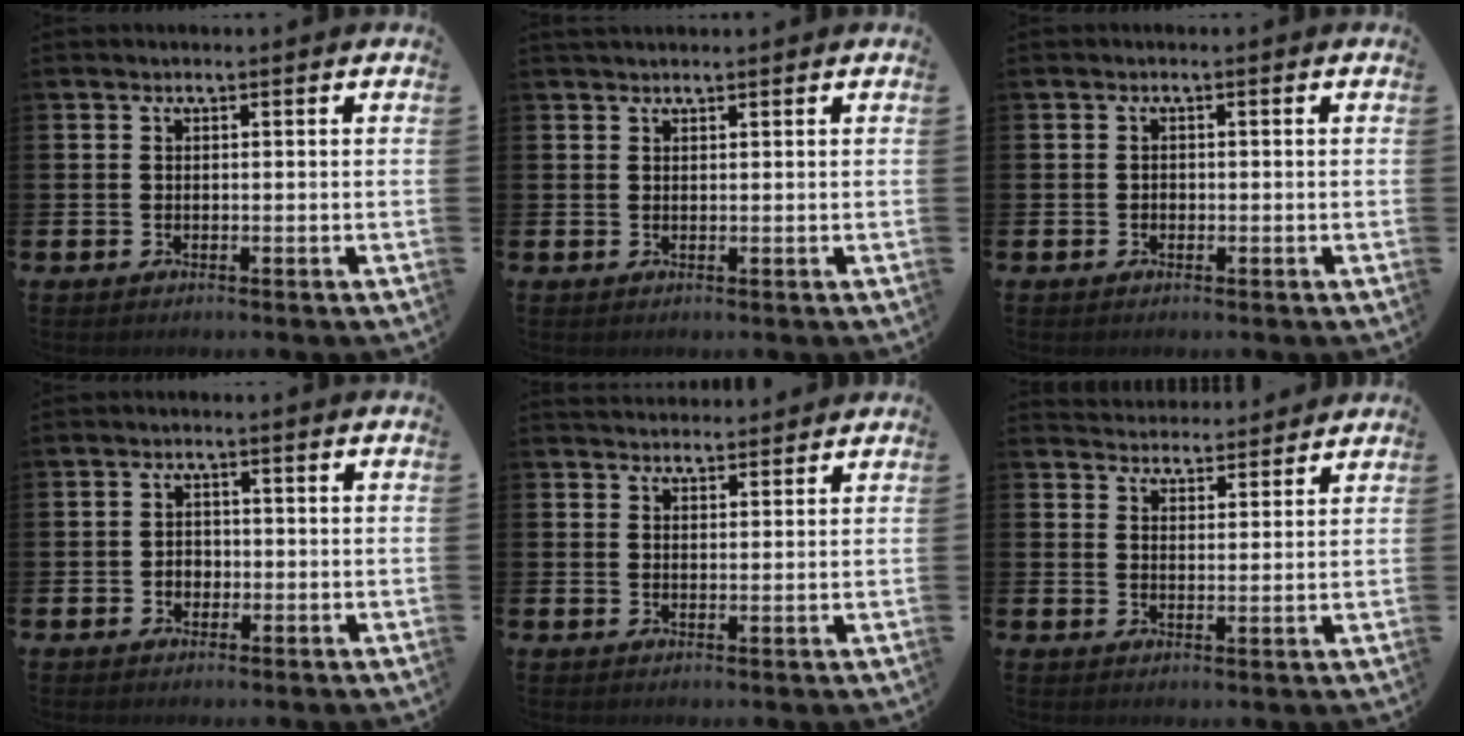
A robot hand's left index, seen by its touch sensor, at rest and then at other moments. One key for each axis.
{"total": 0.9, "fx": 0.9, "fy": 0.1, "fz": 0.1, "tx": 0.003, "ty": -0.001, "tz": 0.015}
{"total": 0.6, "fx": -0.3, "fy": 0.5, "fz": 0.1, "tx": -0.011, "ty": 0.007, "tz": -0.005}
{"total": 1.9, "fx": -0.5, "fy": 1.6, "fz": 0.8, "tx": -0.009, "ty": 0.003, "tz": -0.015}
{"total": 2.7, "fx": 2.6, "fy": 0.7, "fz": 0.0, "tx": 0.001, "ty": -0.014, "tz": 0.047}
{"total": 3.9, "fx": 3.9, "fy": 0.6, "fz": -0.4, "tx": -0.006, "ty": -0.023, "tz": 0.071}